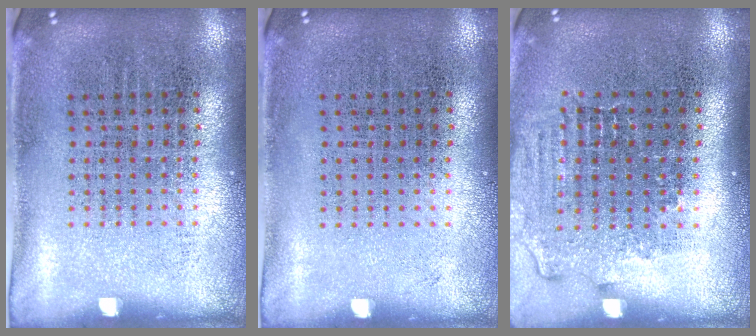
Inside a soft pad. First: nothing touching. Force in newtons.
{"total": 0.0}
{"total": 1.4, "press": 1.2, "slide": 0.6}